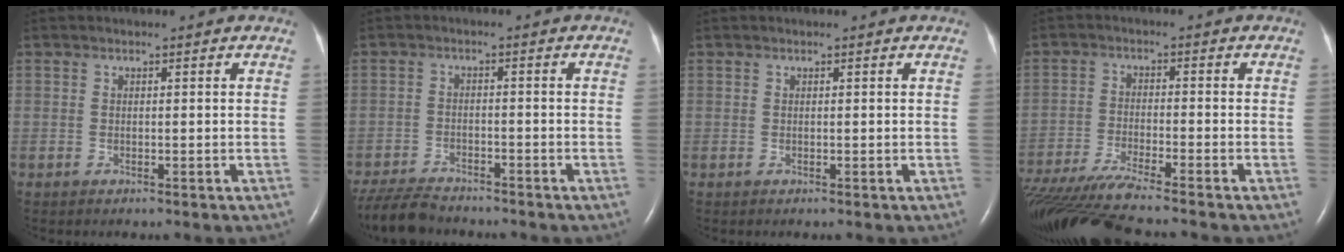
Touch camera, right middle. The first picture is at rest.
{"total": 7.9, "force": [-7.2, 1.6, 2.6], "torque": [-0.048, -0.020, -0.123]}
{"total": 0.0}
{"total": 12.6, "force": [-11.2, -1.1, 5.6], "torque": [-0.095, -0.028, -0.192]}